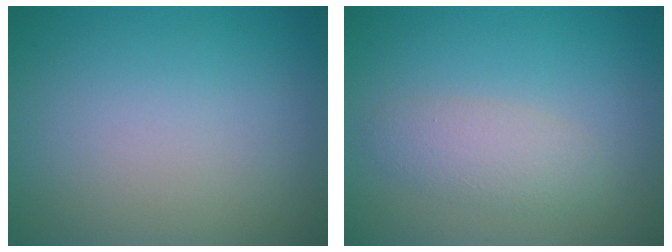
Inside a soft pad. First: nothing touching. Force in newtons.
{"total": 2.5, "press": 2.5, "slide": 0.1}